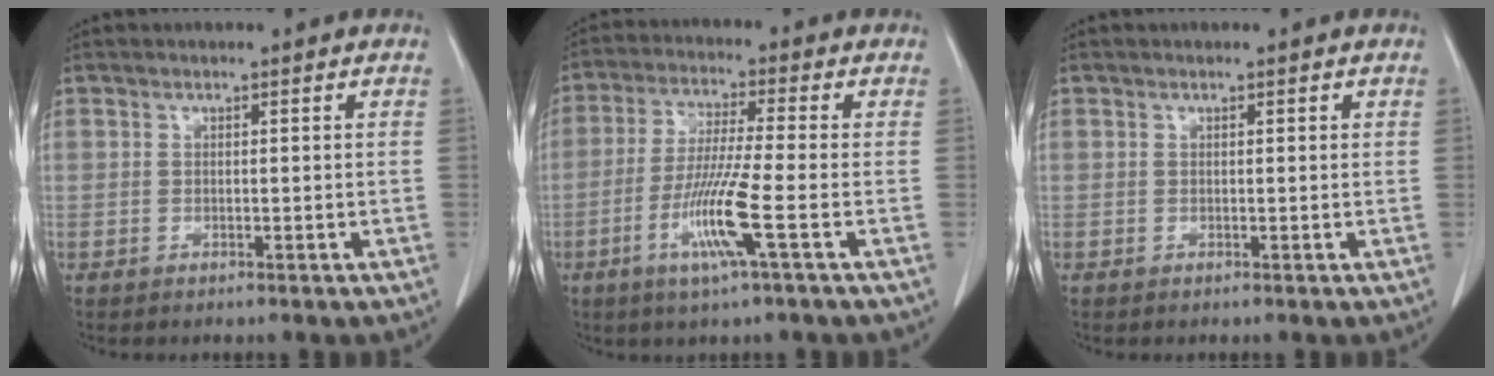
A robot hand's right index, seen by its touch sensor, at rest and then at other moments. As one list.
[{"total": 9.5, "force": [-3.4, -0.8, 8.8], "torque": [-0.175, -0.018, -0.070]}, {"total": 0.0}]